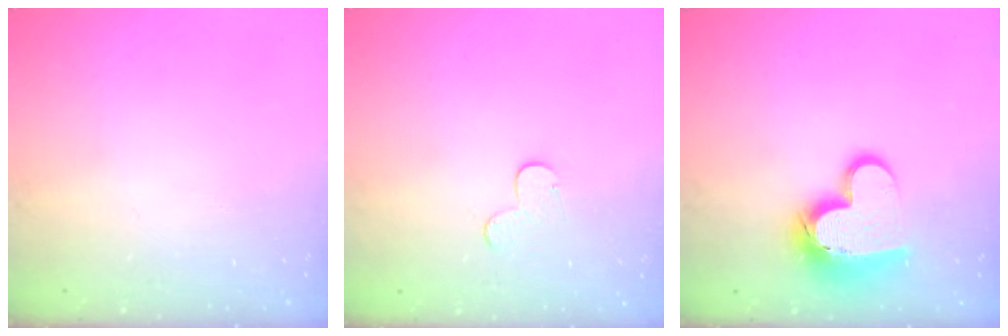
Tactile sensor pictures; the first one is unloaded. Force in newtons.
{"total": 3.7, "press": 3.7, "slide": 0.4}
{"total": 15.0, "press": 14.9, "slide": 1.2}